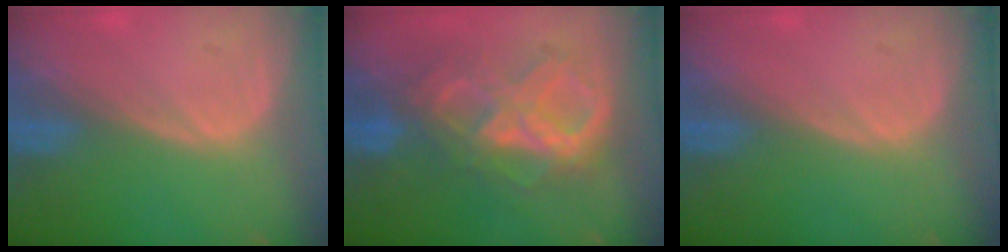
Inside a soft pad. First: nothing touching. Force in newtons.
{"total": 9.3, "press": 9.2, "slide": 0.9}
{"total": 0.0}